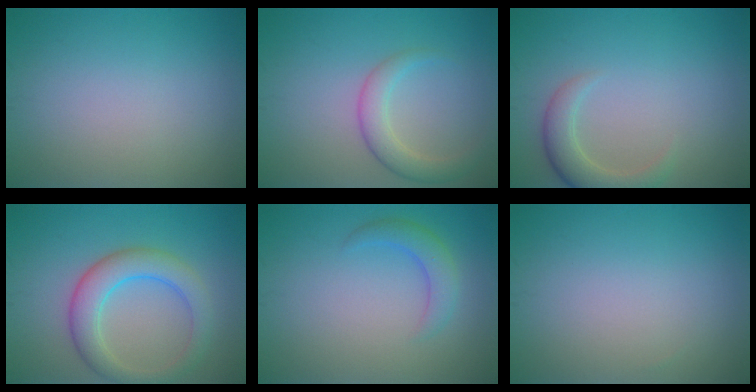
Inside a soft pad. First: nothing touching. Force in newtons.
{"total": 2.9, "press": 2.9, "slide": 0.2}
{"total": 3.2, "press": 3.2, "slide": 0.3}
{"total": 4.9, "press": 4.9, "slide": 0.3}
{"total": 2.5, "press": 2.5, "slide": 0.2}
{"total": 0.0}